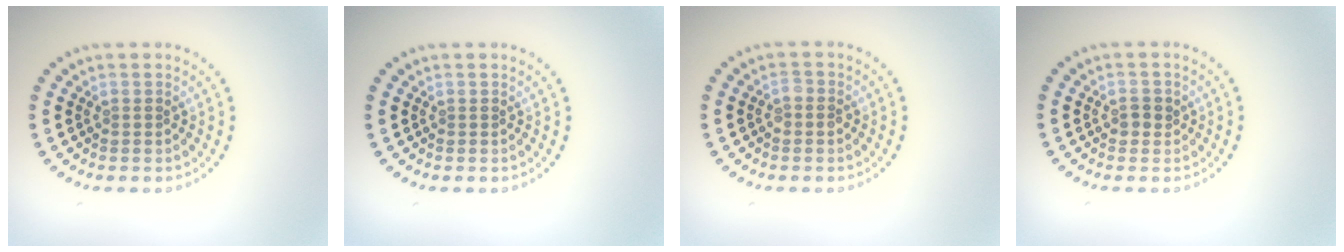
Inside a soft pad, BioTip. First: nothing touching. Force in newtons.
{"total": 0.0}
{"total": 1.2, "press": 1.1, "slide": 0.2}
{"total": 1.3, "press": 1.3, "slide": 0.4}